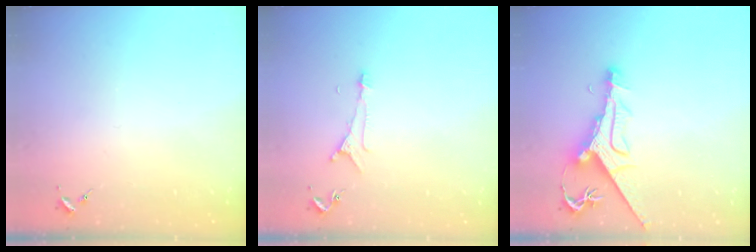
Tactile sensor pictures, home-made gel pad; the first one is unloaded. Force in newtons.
{"total": 5.6, "press": 5.6, "slide": 0.5}
{"total": 11.9, "press": 11.8, "slide": 1.3}